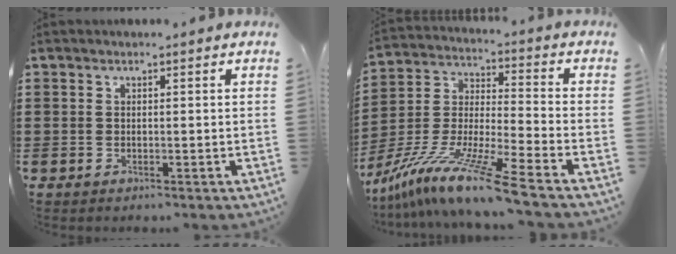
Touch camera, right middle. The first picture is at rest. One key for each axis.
{"total": 12.4, "fx": -10.3, "fy": -1.1, "fz": 6.9, "tx": -0.141, "ty": -0.005, "tz": -0.205}